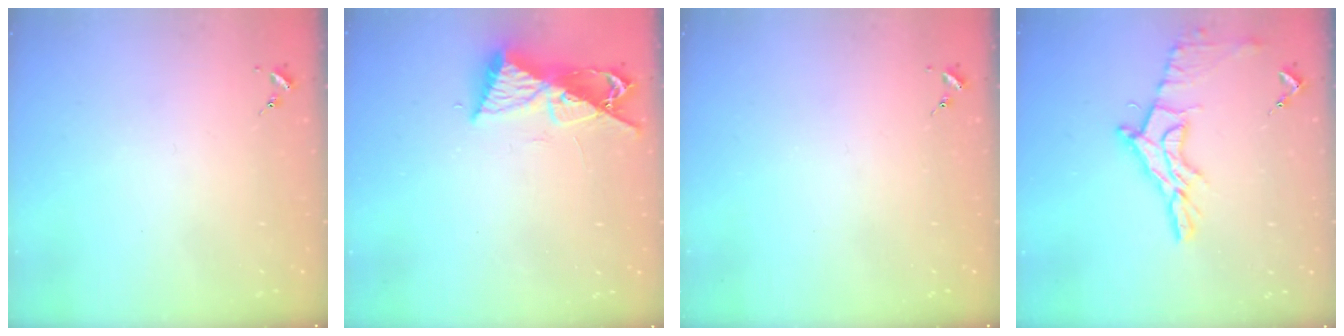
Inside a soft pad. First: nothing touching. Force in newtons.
{"total": 9.4, "press": 9.3, "slide": 1.4}
{"total": 0.0}
{"total": 12.9, "press": 12.8, "slide": 1.1}